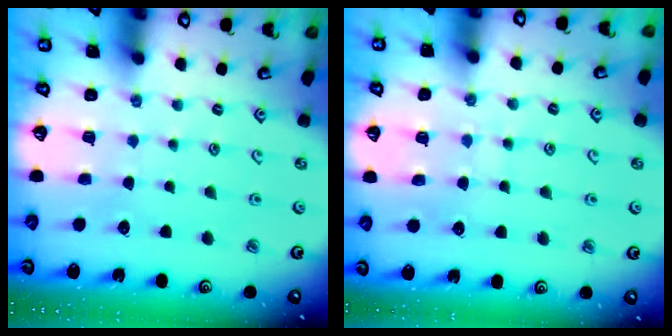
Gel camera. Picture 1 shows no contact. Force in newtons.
{"total": 5.3, "press": 5.3, "slide": 0.7}